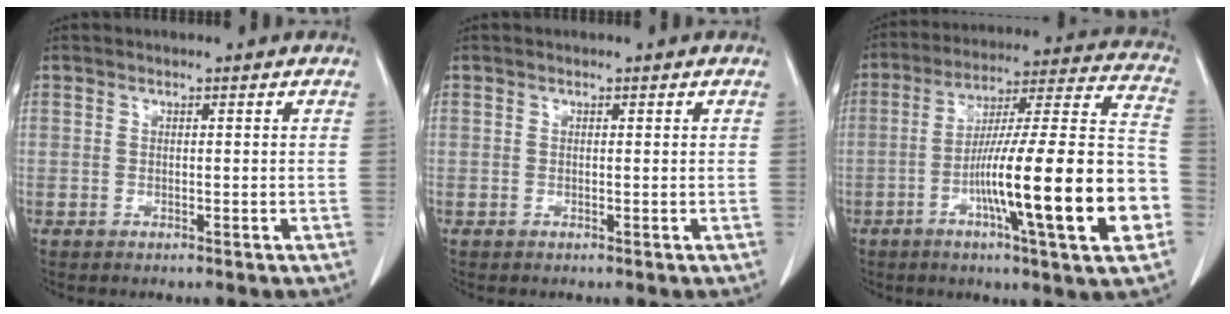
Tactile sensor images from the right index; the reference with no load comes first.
{"total": 0.0}
{"total": 23.1, "force": [-6.9, 1.0, 22.0], "torque": [-0.304, 0.004, -0.108]}